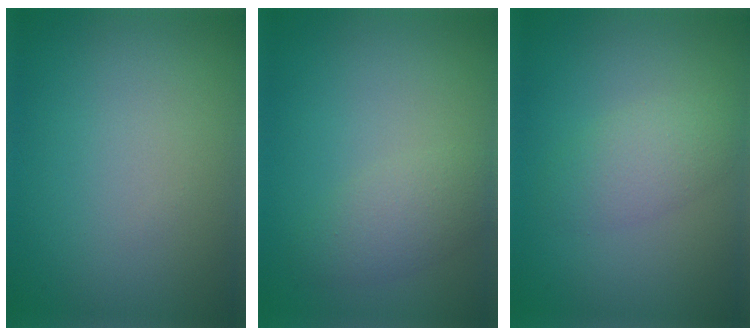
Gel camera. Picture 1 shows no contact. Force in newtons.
{"total": 2.7, "press": 2.7, "slide": 0.1}
{"total": 2.7, "press": 2.7, "slide": 0.1}